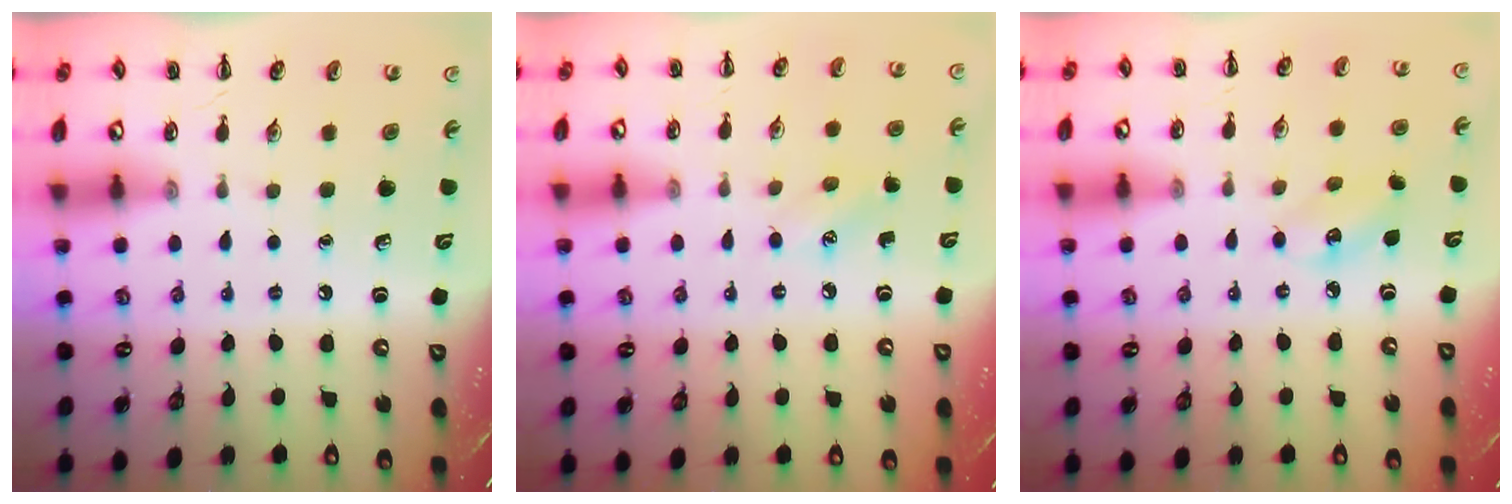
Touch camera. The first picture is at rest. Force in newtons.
{"total": 4.6, "press": 4.4, "slide": 1.3}
{"total": 4.6, "press": 4.6, "slide": 0.6}